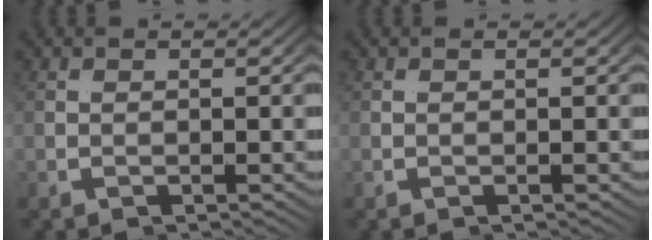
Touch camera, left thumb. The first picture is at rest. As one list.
[{"total": 0.0}]